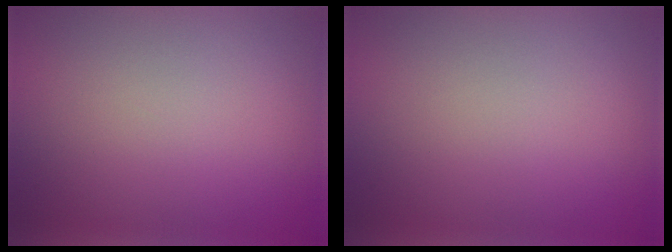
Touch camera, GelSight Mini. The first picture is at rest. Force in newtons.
{"total": 0.0}